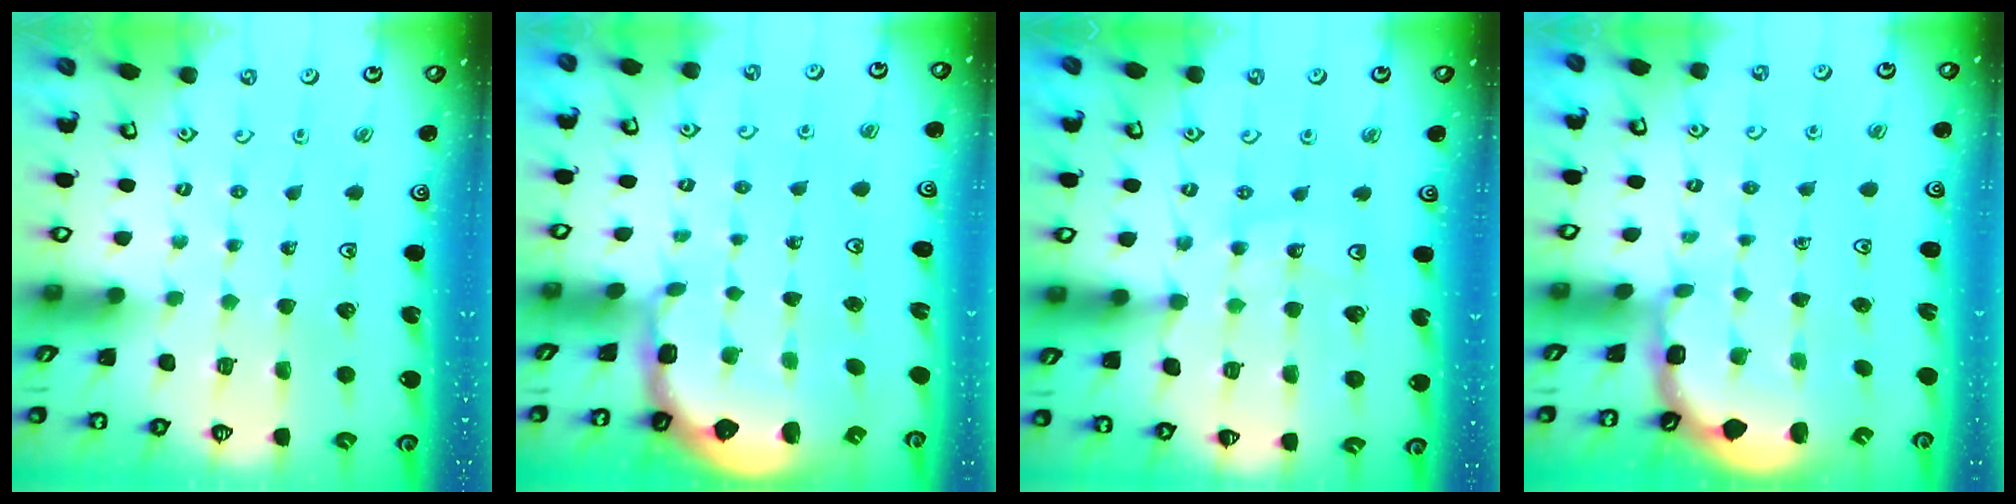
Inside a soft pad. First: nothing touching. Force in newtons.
{"total": 2.5, "press": 1.8, "slide": 1.8}
{"total": 12.7, "press": 12.2, "slide": 3.7}
{"total": 1.8, "press": 1.6, "slide": 0.8}